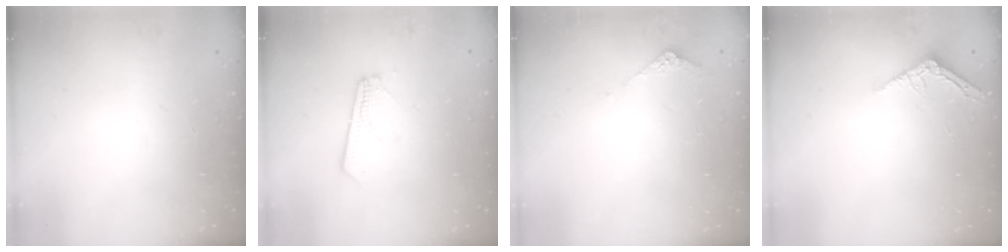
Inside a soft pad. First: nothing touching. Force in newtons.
{"total": 3.7, "press": 3.7, "slide": 0.4}
{"total": 4.8, "press": 4.8, "slide": 0.6}
{"total": 3.0, "press": 3.0, "slide": 0.2}